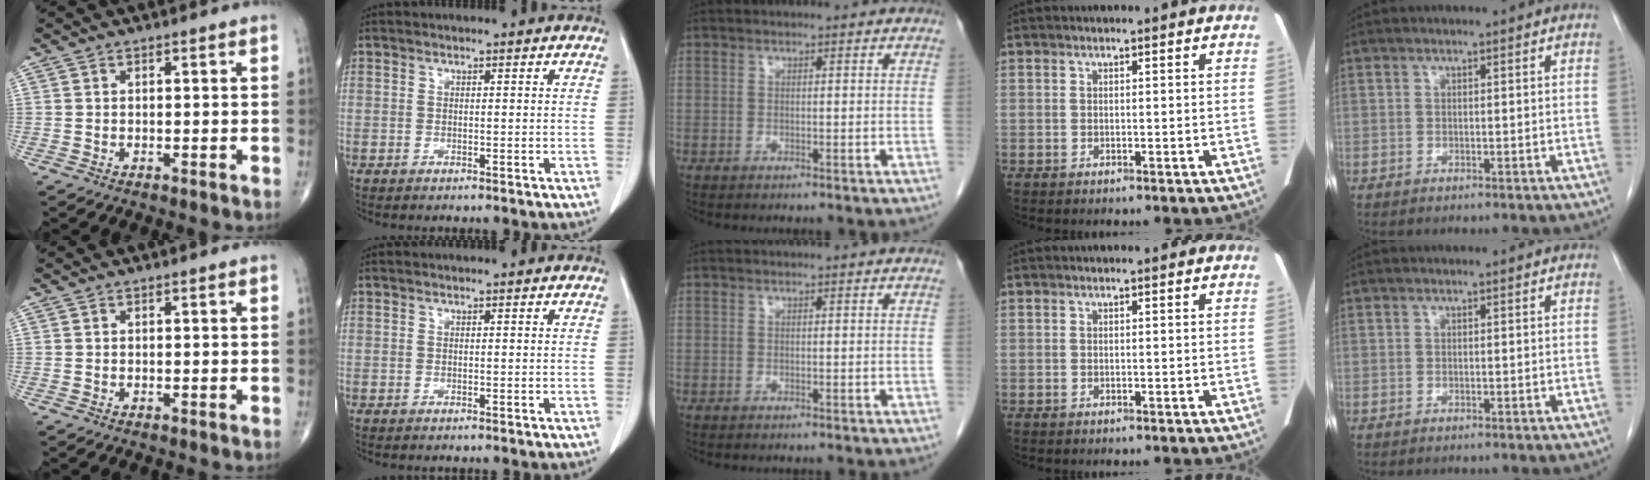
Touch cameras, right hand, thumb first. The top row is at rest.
{}